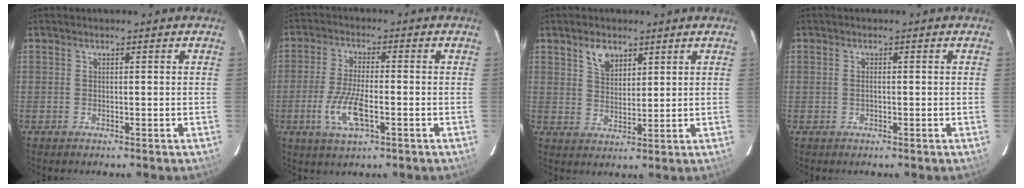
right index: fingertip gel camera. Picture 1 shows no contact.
{"total": 8.4, "force": [-2.9, 2.6, 7.5], "torque": [-0.160, -0.010, -0.056]}
{"total": 4.8, "force": [3.0, 2.8, 2.5], "torque": [-0.038, 0.007, 0.058]}
{"total": 0.8, "force": [-0.1, 0.5, 0.7], "torque": [-0.013, 0.001, -0.003]}